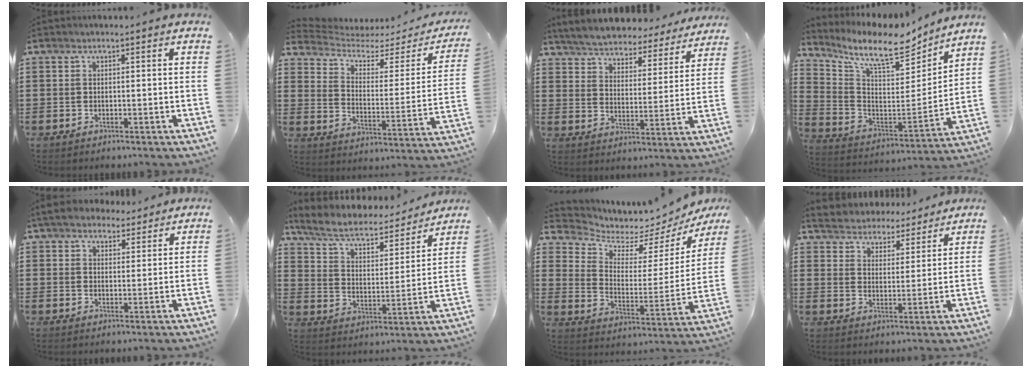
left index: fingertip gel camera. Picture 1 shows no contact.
{"total": 3.5, "force": [2.8, 1.5, 1.6], "torque": [-0.053, -0.023, 0.040]}
{"total": 5.0, "force": [5.0, -0.1, 0.1], "torque": [-0.032, -0.042, 0.082]}
{"total": 10.3, "force": [8.7, 2.2, 5.1], "torque": [-0.122, -0.065, 0.143]}
{"total": 4.7, "force": [4.1, 1.7, 1.3], "torque": [-0.040, -0.001, 0.079]}
{"total": 6.5, "force": [5.2, 2.0, 3.3], "torque": [-0.088, -0.032, 0.084]}
{"total": 4.7, "force": [4.4, 1.5, 0.5], "torque": [-0.035, -0.045, 0.069]}
{"total": 4.3, "force": [4.3, 0.2, -0.8], "torque": [-0.012, -0.034, 0.071]}